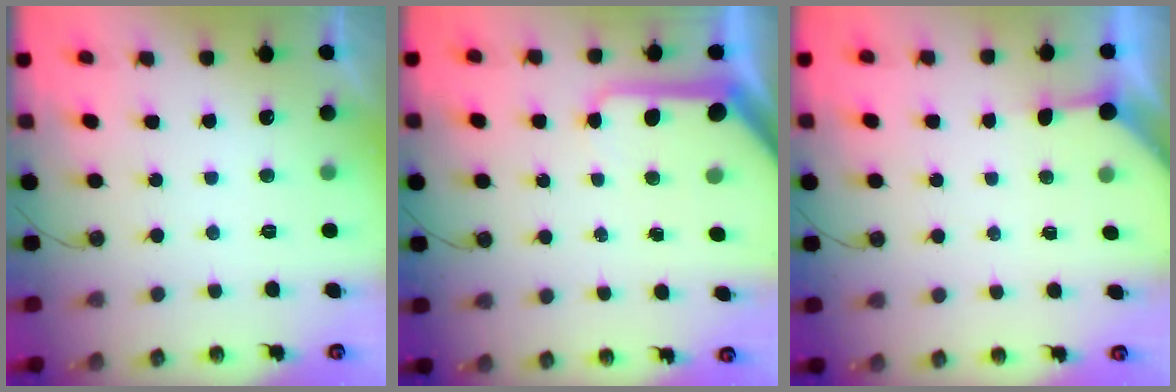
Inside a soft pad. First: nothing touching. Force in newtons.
{"total": 10.4, "press": 10.3, "slide": 1.1}
{"total": 2.7, "press": 2.7, "slide": 0.4}